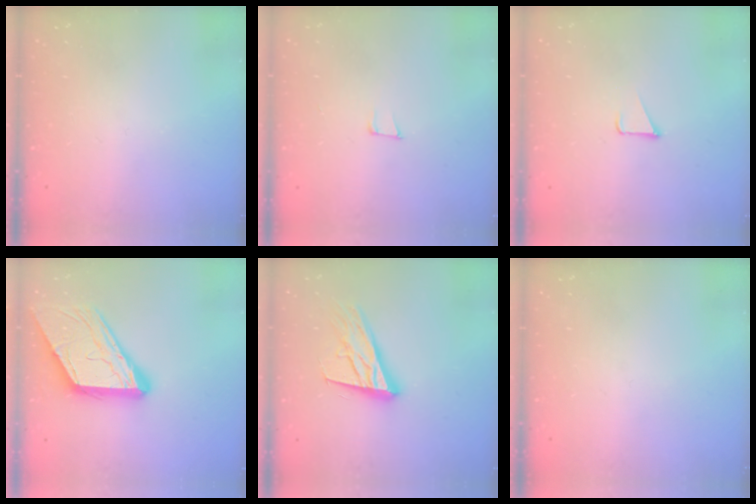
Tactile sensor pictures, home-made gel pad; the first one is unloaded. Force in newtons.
{"total": 5.9, "press": 5.2, "slide": 2.8}
{"total": 1.7, "press": 1.7, "slide": 0.1}
{"total": 13.5, "press": 13.4, "slide": 1.6}
{"total": 18.0, "press": 17.5, "slide": 3.9}
{"total": 0.0}